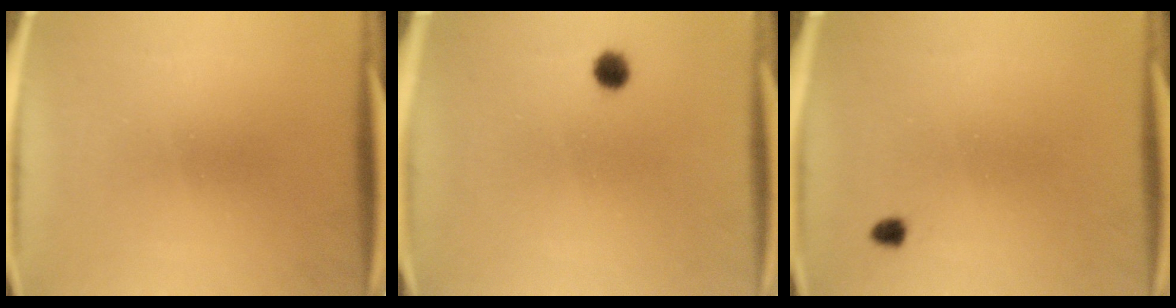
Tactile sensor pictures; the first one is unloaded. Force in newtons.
{"total": 2.4}
{"total": 1.2}